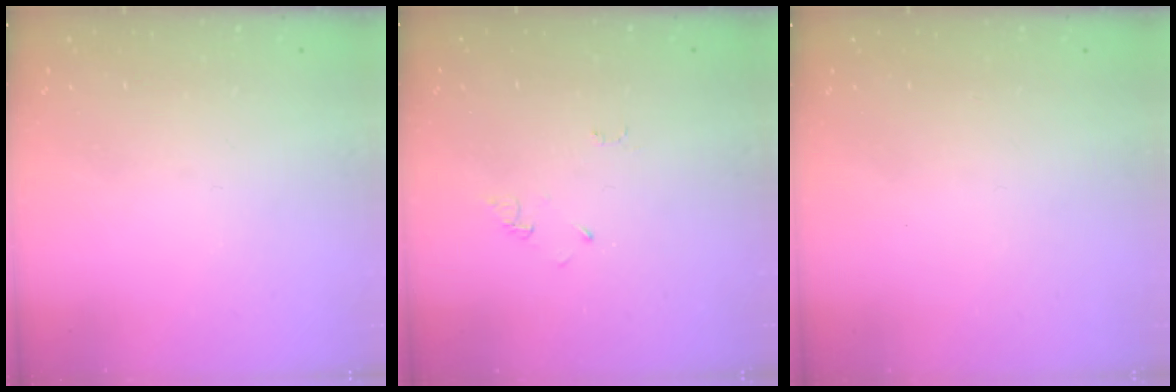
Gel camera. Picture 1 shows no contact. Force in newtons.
{"total": 2.6, "press": 2.6, "slide": 0.4}
{"total": 1.5, "press": 1.5, "slide": 0.1}